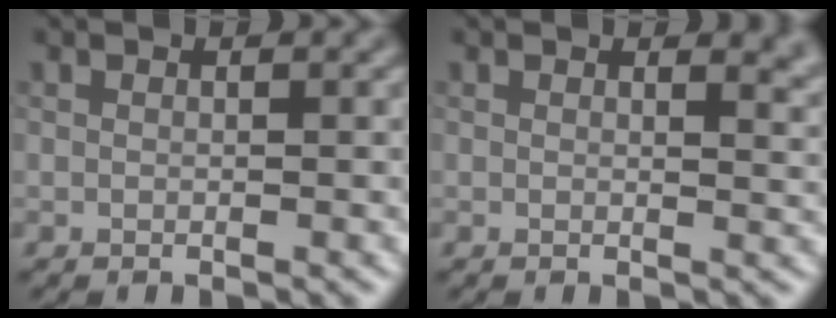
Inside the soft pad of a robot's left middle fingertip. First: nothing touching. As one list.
[{"total": 2.0, "force": [1.5, 0.7, 1.1], "torque": [-0.006, -0.005, 0.023]}]